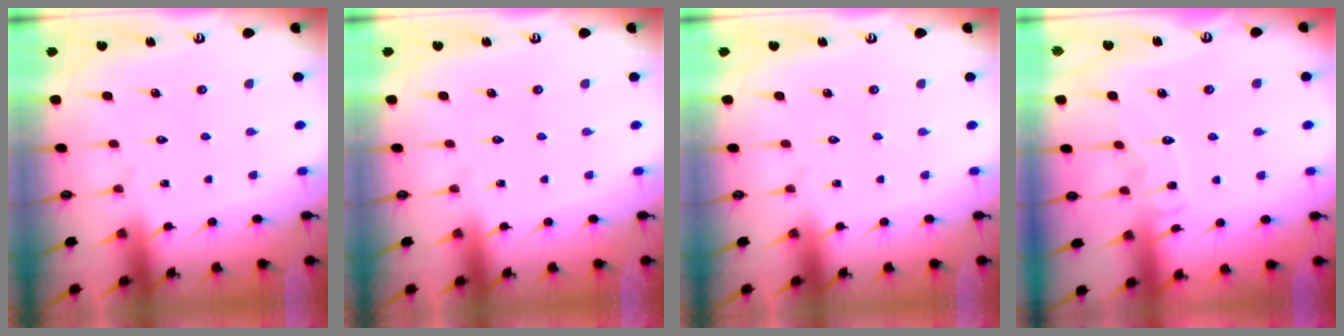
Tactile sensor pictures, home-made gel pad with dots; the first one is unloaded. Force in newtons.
{"total": 0.0}
{"total": 0.0}
{"total": 6.2, "press": 6.2, "slide": 0.6}